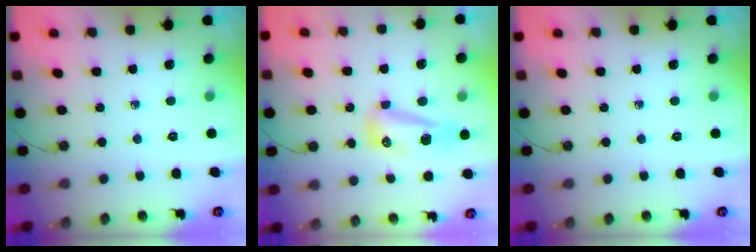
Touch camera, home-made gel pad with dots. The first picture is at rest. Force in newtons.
{"total": 11.0, "press": 9.8, "slide": 5.0}
{"total": 0.0}